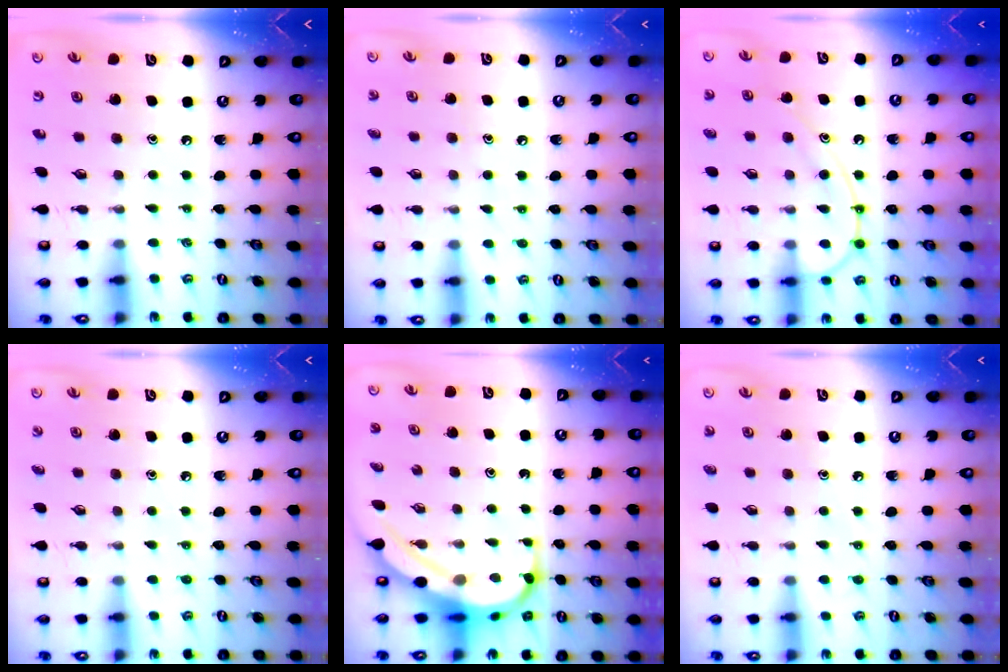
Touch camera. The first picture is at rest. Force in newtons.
{"total": 5.3, "press": 5.2, "slide": 0.6}
{"total": 12.6, "press": 12.5, "slide": 1.4}
{"total": 3.3, "press": 3.3, "slide": 0.5}
{"total": 8.5, "press": 8.5, "slide": 0.8}
{"total": 4.9, "press": 4.8, "slide": 0.5}